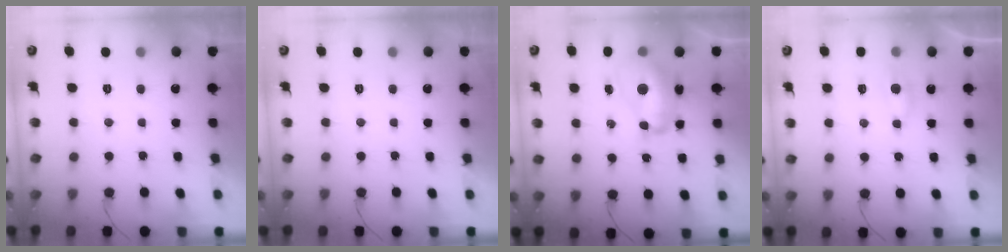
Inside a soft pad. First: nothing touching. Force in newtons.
{"total": 0.0}
{"total": 12.6, "press": 12.5, "slide": 1.5}
{"total": 2.7, "press": 2.6, "slide": 0.5}